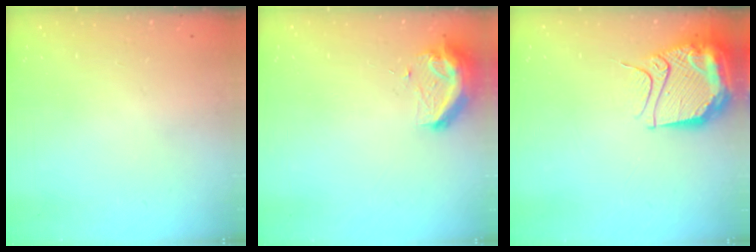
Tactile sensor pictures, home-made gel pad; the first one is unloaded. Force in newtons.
{"total": 9.2, "press": 9.2, "slide": 0.3}
{"total": 14.2, "press": 14.2, "slide": 1.4}